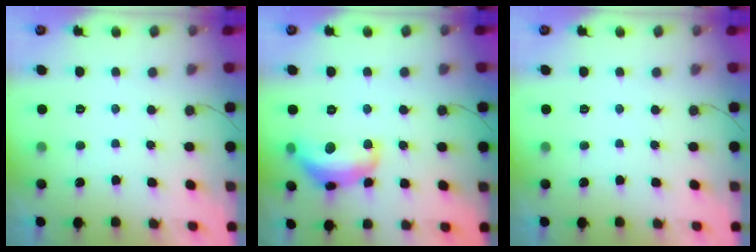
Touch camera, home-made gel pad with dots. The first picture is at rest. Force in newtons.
{"total": 13.9, "press": 13.8, "slide": 1.0}
{"total": 0.0}